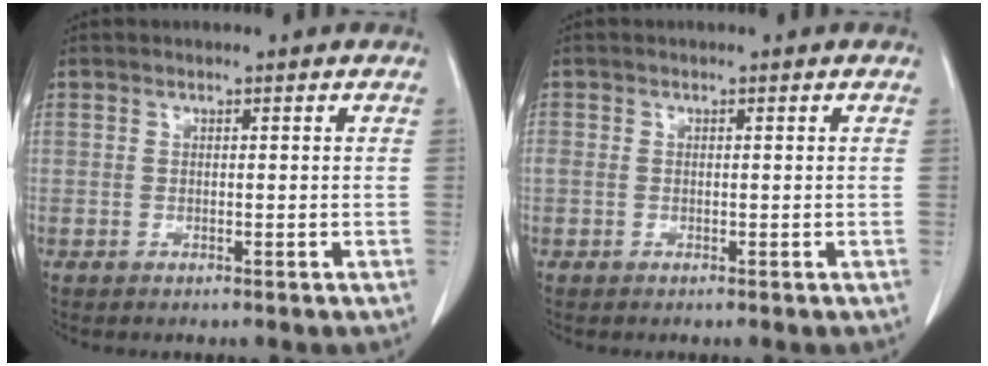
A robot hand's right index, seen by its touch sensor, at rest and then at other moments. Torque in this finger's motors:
{"motor_torque": [0.51, -0.08, 0.38, 0.10]}